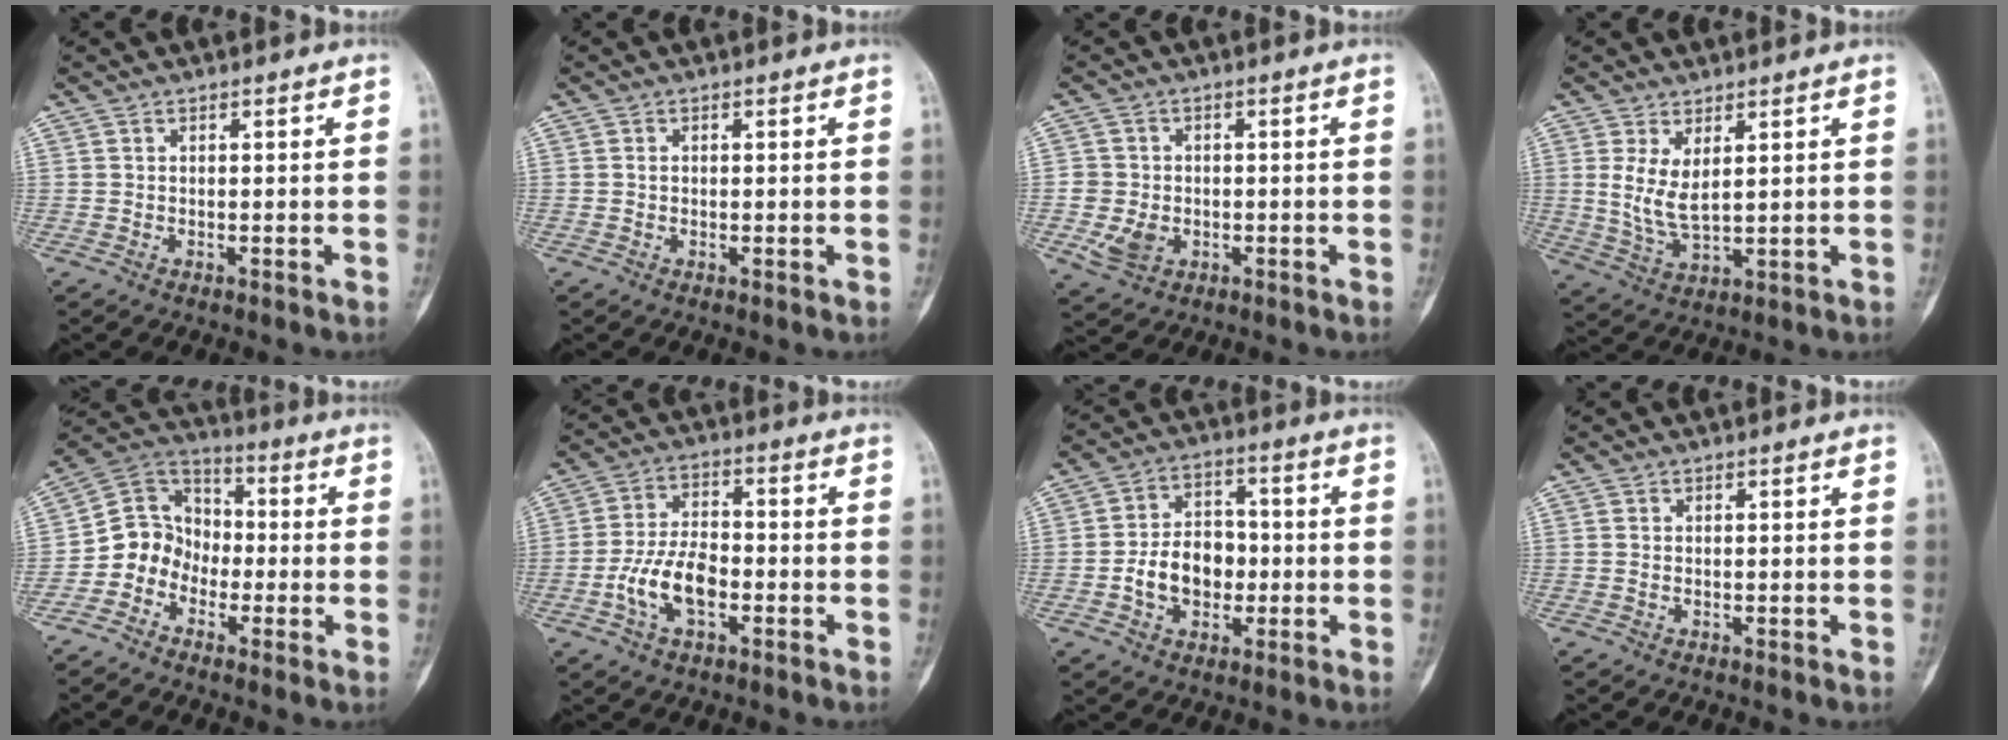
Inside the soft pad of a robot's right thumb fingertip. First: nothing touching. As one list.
[{"total": 0.5, "force": [0.1, 0.4, 0.3], "torque": [-0.004, 0.000, 0.000]}, {"total": 5.8, "force": [-1.3, 4.8, 3.0], "torque": [-0.044, 0.004, -0.017]}, {"total": 6.5, "force": [1.9, 2.9, 5.5], "torque": [-0.107, -0.019, 0.050]}, {"total": 9.3, "force": [-3.2, 8.1, 3.0], "torque": [-0.020, 0.063, -0.075]}, {"total": 9.9, "force": [-3.1, 5.4, 7.7], "torque": [-0.144, 0.024, -0.062]}, {"total": 10.0, "force": [-1.9, 7.4, 6.5], "torque": [-0.079, 0.027, -0.037]}, {"total": 0.0}]